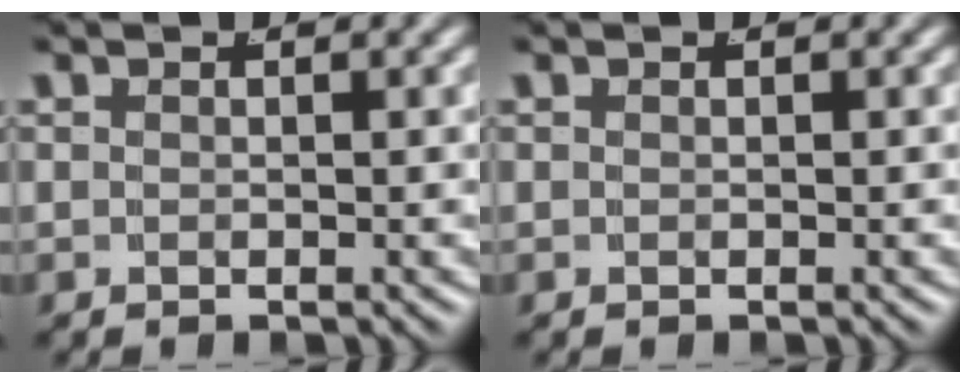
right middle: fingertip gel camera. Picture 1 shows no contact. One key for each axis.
{"total": 0.0}